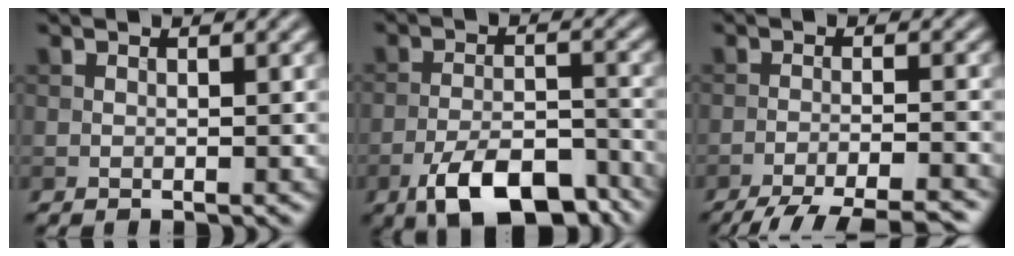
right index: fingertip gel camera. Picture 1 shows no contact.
{"total": 9.2, "force": [-6.0, 3.5, 6.0], "torque": [-0.097, -0.007, -0.106]}
{"total": 8.9, "force": [-7.6, 1.7, 4.2], "torque": [-0.060, -0.019, -0.114]}